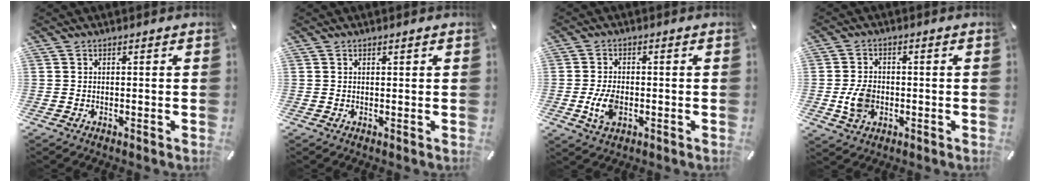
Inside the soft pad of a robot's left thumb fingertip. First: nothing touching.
{"total": 0.6, "force": [0.3, 0.1, 0.4], "torque": [-0.008, 0.002, 0.006]}
{"total": 5.9, "force": [-1.3, 3.7, 4.4], "torque": [-0.107, -0.003, -0.027]}
{"total": 6.3, "force": [-1.2, 4.8, 3.8], "torque": [-0.083, -0.001, -0.025]}